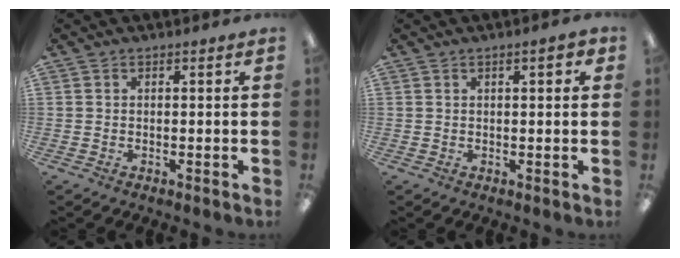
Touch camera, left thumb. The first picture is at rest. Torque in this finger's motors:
{"motor_torque": [-0.08, 0.04, 0.02, 0.28, 0.05]}